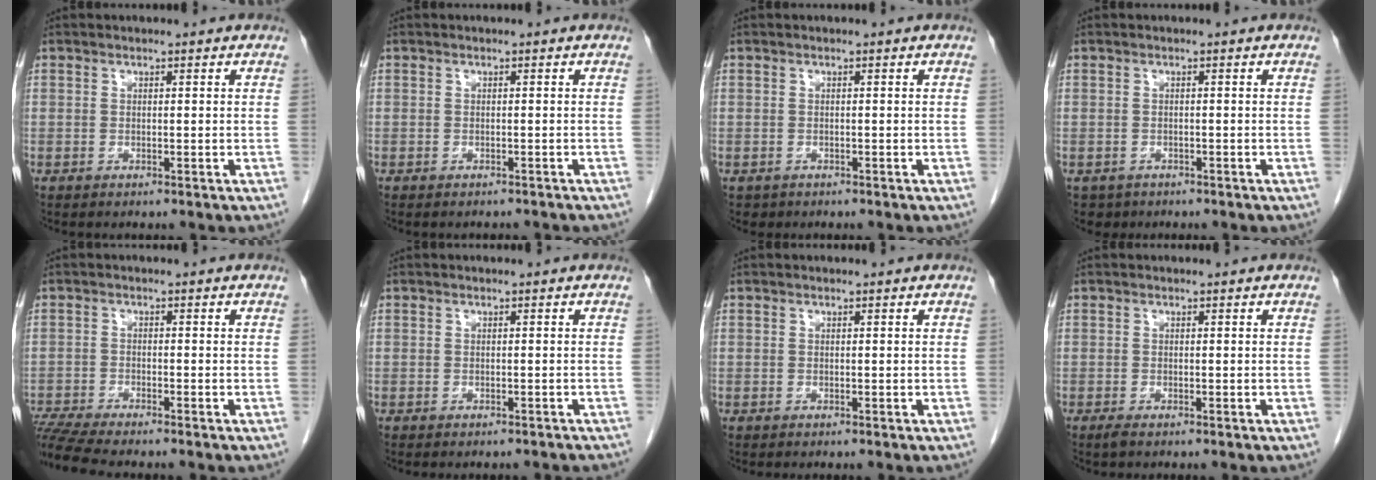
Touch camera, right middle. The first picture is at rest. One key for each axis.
{"total": 3.1, "fx": -2.9, "fy": 1.0, "fz": 0.7, "tx": -0.006, "ty": -0.003, "tz": -0.033}
{"total": 0.9, "fx": -0.5, "fy": 0.7, "fz": 0.0, "tx": -0.008, "ty": 0.003, "tz": -0.003}
{"total": 2.5, "fx": -1.7, "fy": 1.9, "fz": 0.2, "tx": -0.003, "ty": 0.003, "tz": -0.025}
{"total": 7.3, "fx": -6.6, "fy": -0.4, "fz": 2.9, "tx": -0.052, "ty": -0.015, "tz": -0.115}
{"total": 4.1, "fx": -3.7, "fy": 1.2, "fz": 1.2, "tx": -0.016, "ty": -0.006, "tz": -0.039}
{"total": 0.0}
{"total": 0.8, "fx": -0.6, "fy": 0.0, "fz": 0.5, "tx": -0.013, "ty": -0.003, "tz": -0.010}